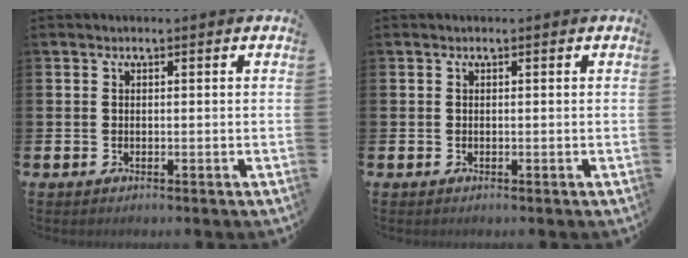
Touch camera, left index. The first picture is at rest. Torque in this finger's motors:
{"motor_torque": [0.00, 0.00, 0.00, 0.00]}